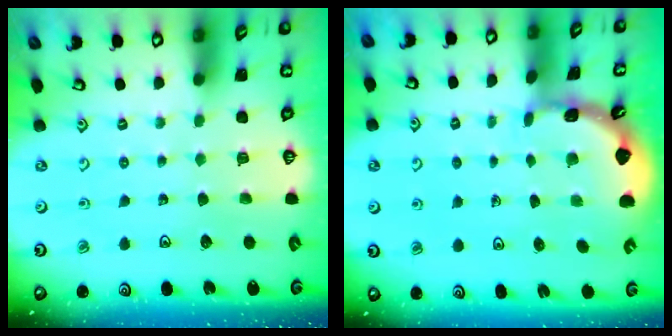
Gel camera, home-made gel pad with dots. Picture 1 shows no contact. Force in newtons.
{"total": 1.7, "press": 1.6, "slide": 0.1}